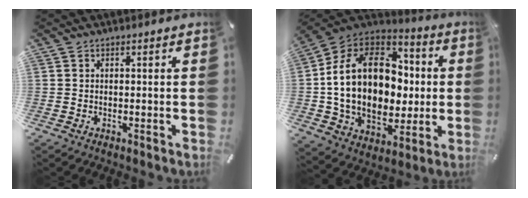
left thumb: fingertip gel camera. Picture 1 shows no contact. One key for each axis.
{"total": 23.0, "fx": 0.7, "fy": 17.0, "fz": 15.4, "tx": -0.302, "ty": 0.002, "tz": 0.020}